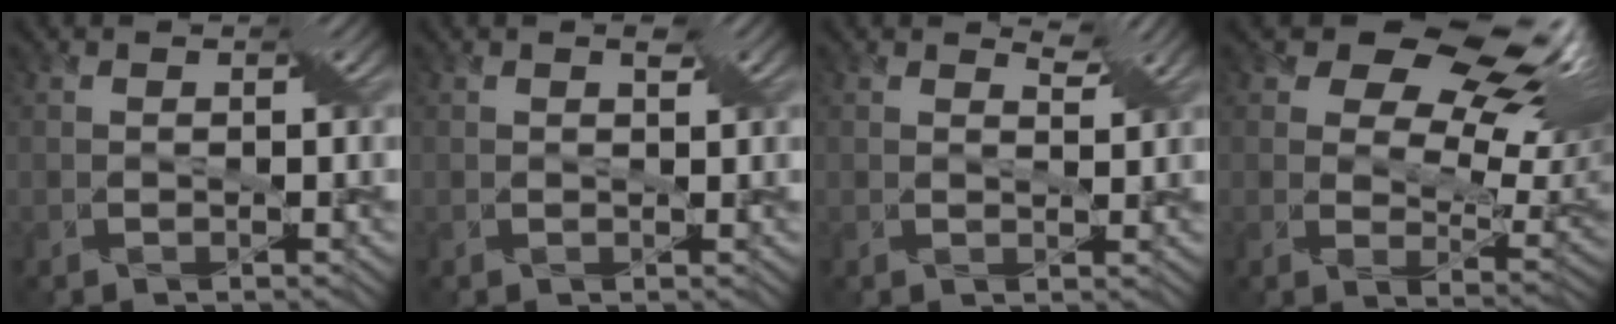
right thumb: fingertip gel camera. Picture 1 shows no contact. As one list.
[{"total": 0.9, "force": [0.7, 0.1, 0.4], "torque": [-0.010, 0.006, 0.012]}, {"total": 1.6, "force": [1.5, -0.3, 0.3], "torque": [-0.024, -0.001, 0.028]}, {"total": 15.2, "force": [8.9, 7.6, 9.7], "torque": [-0.172, 0.022, 0.142]}]